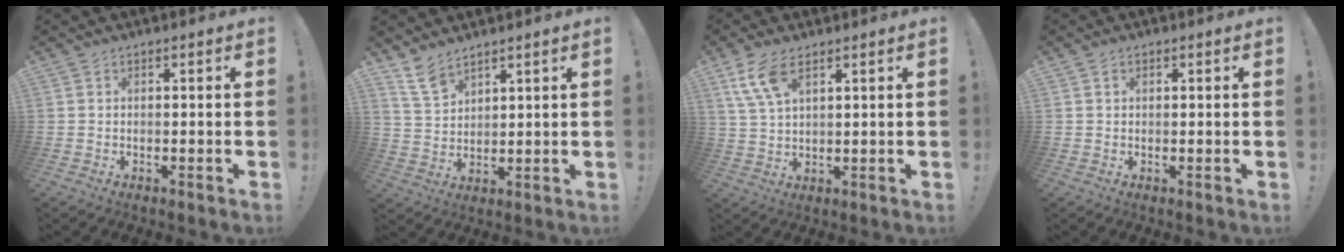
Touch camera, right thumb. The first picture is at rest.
{"total": 7.8, "force": [6.2, 3.5, 3.0], "torque": [-0.061, -0.038, 0.124]}
{"total": 8.4, "force": [4.8, 3.5, 5.9], "torque": [-0.122, -0.015, 0.091]}
{"total": 0.8, "force": [0.4, 0.7, 0.3], "torque": [0.003, -0.001, 0.005]}